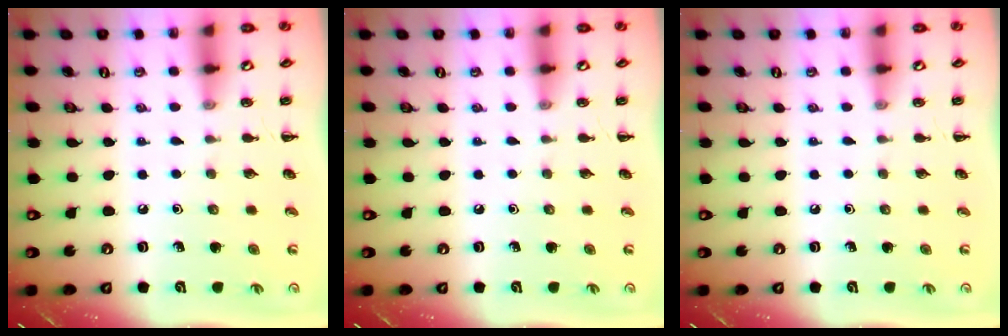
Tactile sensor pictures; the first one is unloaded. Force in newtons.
{"total": 0.0}
{"total": 0.0}